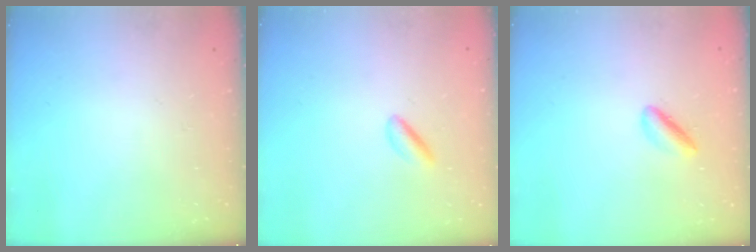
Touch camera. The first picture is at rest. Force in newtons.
{"total": 2.0, "press": 1.7, "slide": 1.0}
{"total": 2.4, "press": 2.3, "slide": 0.4}